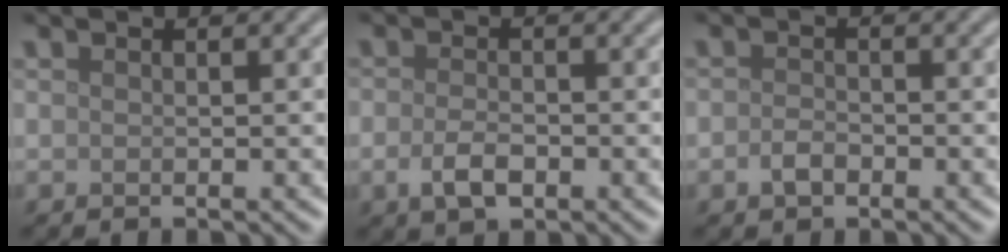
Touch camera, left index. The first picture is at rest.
{"total": 2.6, "force": [-1.0, 1.4, 1.9], "torque": [-0.039, -0.002, -0.020]}
{"total": 1.5, "force": [-0.7, 1.0, 0.8], "torque": [-0.017, 0.001, -0.016]}